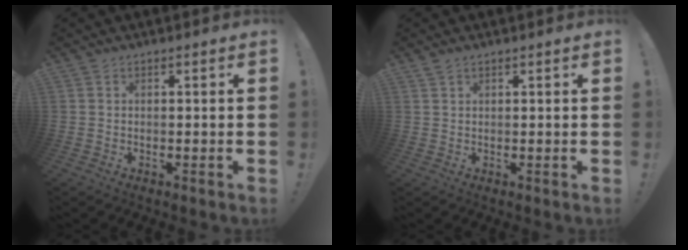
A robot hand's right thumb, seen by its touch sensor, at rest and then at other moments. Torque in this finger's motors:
{"motor_torque": [-0.03, -0.03, 0.05, 0.01, 0.00]}